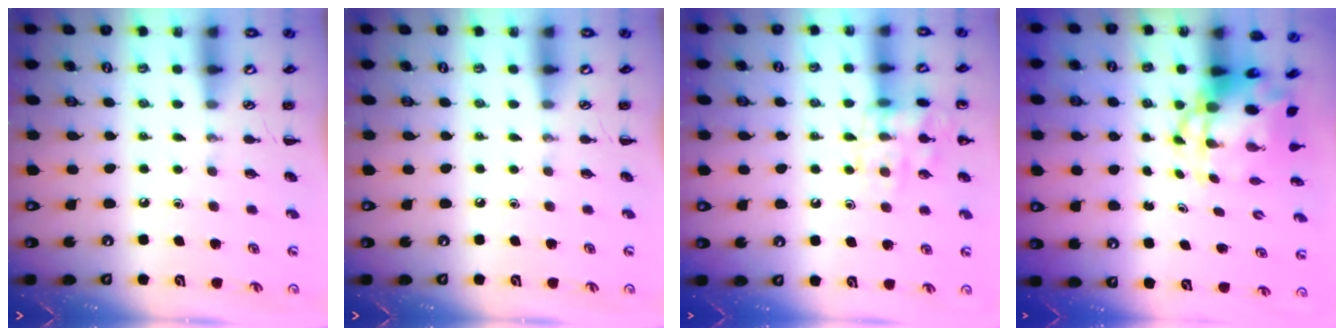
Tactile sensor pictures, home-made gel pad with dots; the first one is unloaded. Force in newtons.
{"total": 0.0}
{"total": 13.0, "press": 13.0, "slide": 0.9}
{"total": 6.4, "press": 6.1, "slide": 1.9}